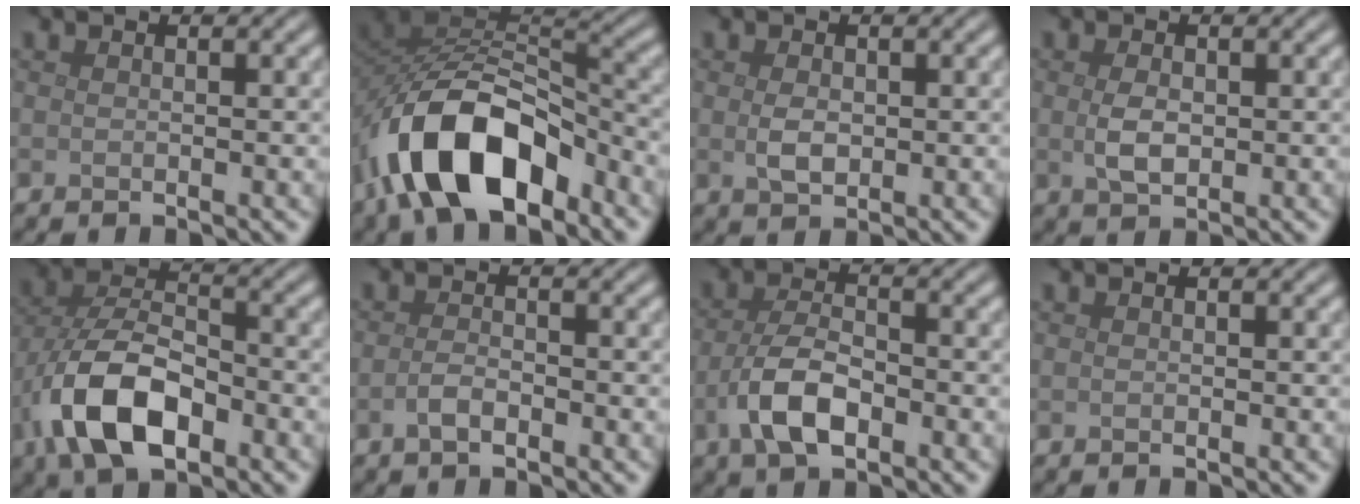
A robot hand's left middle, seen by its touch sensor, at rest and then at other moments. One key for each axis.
{"total": 11.4, "fx": -6.2, "fy": 5.9, "fz": 7.6, "tx": -0.136, "ty": 0.003, "tz": -0.119}
{"total": 2.0, "fx": 0.1, "fy": 1.2, "fz": 1.5, "tx": -0.035, "ty": -0.002, "tz": 0.003}
{"total": 2.3, "fx": 0.1, "fy": 1.4, "fz": 1.9, "tx": -0.045, "ty": -0.003, "tz": 0.003}
{"total": 9.0, "fx": -3.8, "fy": 4.7, "fz": 6.7, "tx": -0.139, "ty": 0.001, "tz": -0.079}
{"total": 1.6, "fx": -0.8, "fy": 0.6, "fz": 1.2, "tx": -0.027, "ty": 0.000, "tz": -0.018}
{"total": 4.9, "fx": -1.9, "fy": 2.3, "fz": 3.9, "tx": -0.079, "ty": 0.001, "tz": -0.041}
{"total": 0.0}